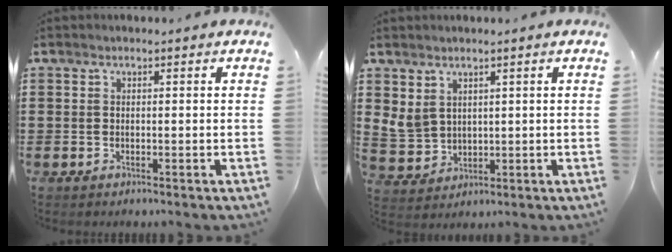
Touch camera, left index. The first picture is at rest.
{"total": 3.6, "force": [1.9, 2.7, 1.5], "torque": [-0.054, 0.001, 0.034]}